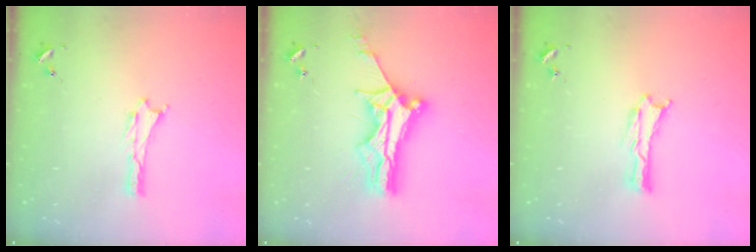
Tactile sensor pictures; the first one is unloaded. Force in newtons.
{"total": 10.9, "press": 10.8, "slide": 0.9}
{"total": 0.0}